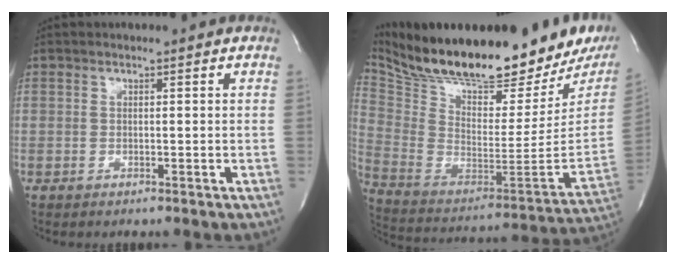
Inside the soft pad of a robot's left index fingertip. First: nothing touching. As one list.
[{"total": 31.9, "force": [25.1, 8.7, 17.7], "torque": [-0.332, -0.034, 0.373]}]